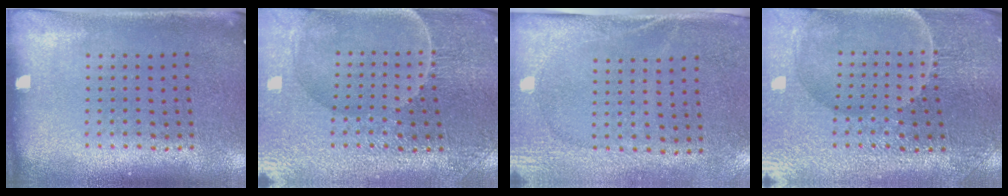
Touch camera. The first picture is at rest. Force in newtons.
{"total": 3.5, "press": 3.5, "slide": 0.3}
{"total": 2.7, "press": 2.2, "slide": 1.5}
{"total": 3.6, "press": 3.6, "slide": 0.4}